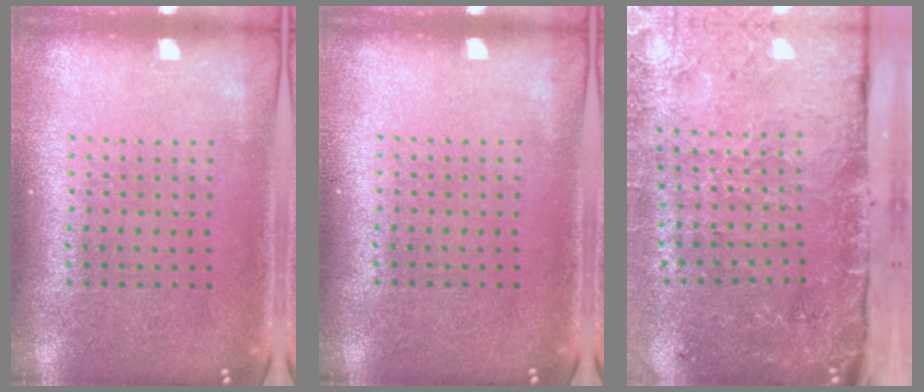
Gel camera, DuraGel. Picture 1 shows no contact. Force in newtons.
{"total": 0.0}
{"total": 5.1, "press": 3.7, "slide": 3.6}